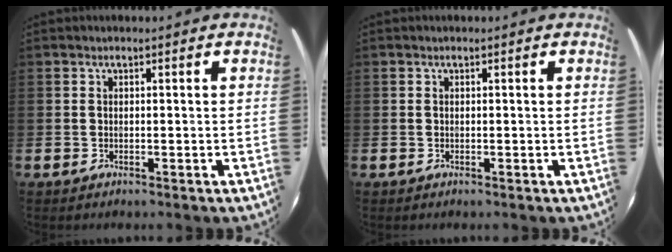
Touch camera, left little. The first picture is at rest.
{"total": 0.0}